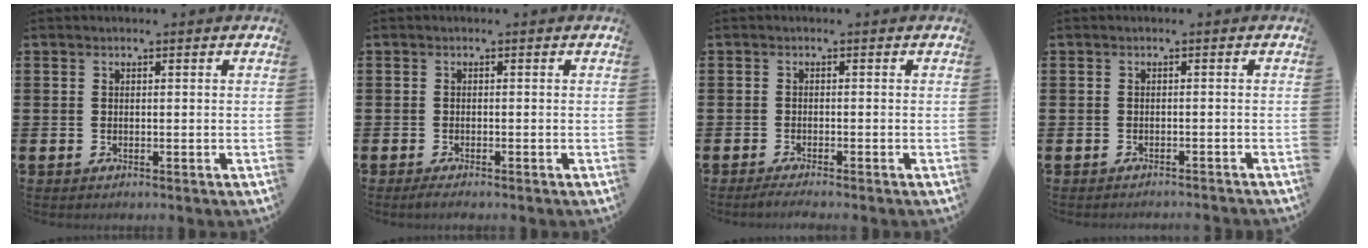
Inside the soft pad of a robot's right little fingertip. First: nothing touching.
{"total": 0.9, "force": [-0.6, 0.1, 0.6], "torque": [-0.012, -0.002, -0.012]}
{"total": 1.1, "force": [-0.9, 0.0, 0.6], "torque": [-0.010, -0.002, -0.018]}
{"total": 0.8, "force": [-0.8, -0.2, 0.0], "torque": [0.000, 0.000, -0.016]}